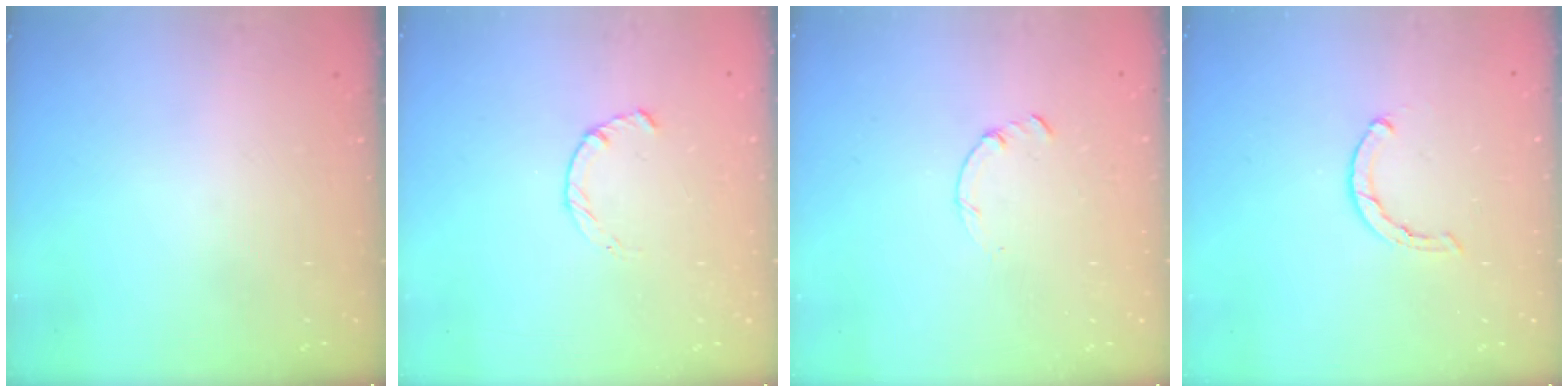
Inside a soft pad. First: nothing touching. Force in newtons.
{"total": 2.2, "press": 2.2, "slide": 0.4}
{"total": 0.0}
{"total": 0.5, "press": 0.5, "slide": 0.2}